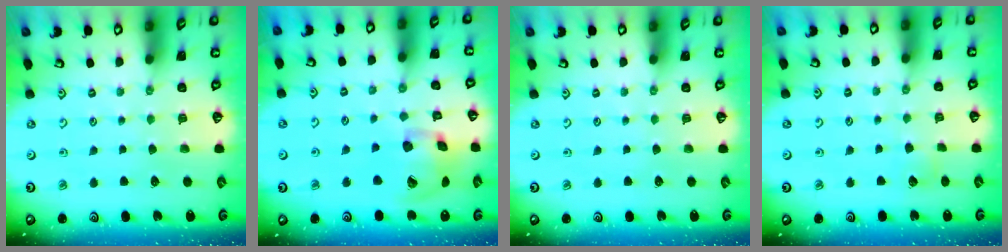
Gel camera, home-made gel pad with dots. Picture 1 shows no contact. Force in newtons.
{"total": 15.4, "press": 15.2, "slide": 2.5}
{"total": 0.0}
{"total": 3.8, "press": 3.8, "slide": 0.5}